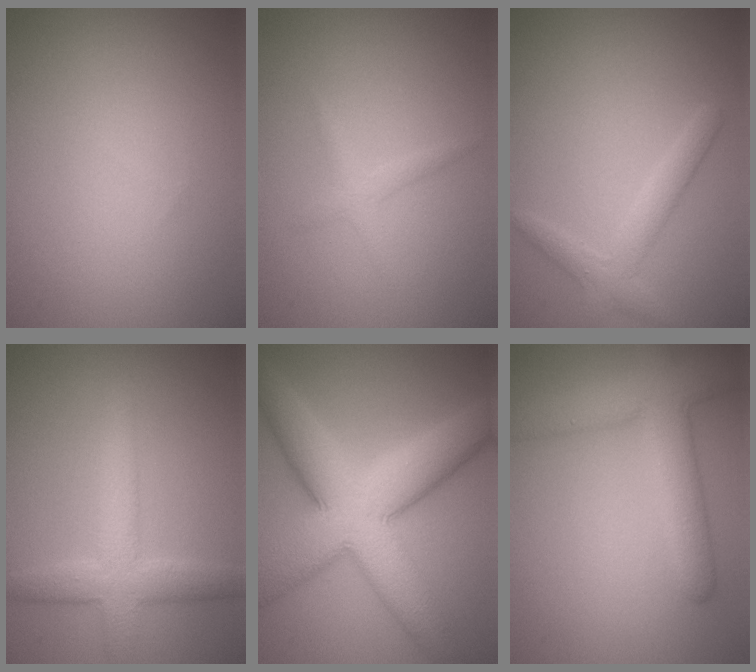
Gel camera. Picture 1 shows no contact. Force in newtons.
{"total": 1.2, "press": 1.2, "slide": 0.1}
{"total": 2.4, "press": 2.4, "slide": 0.2}
{"total": 4.3, "press": 4.3, "slide": 0.2}
{"total": 10.0, "press": 10.0, "slide": 0.3}
{"total": 6.0, "press": 6.0, "slide": 0.2}